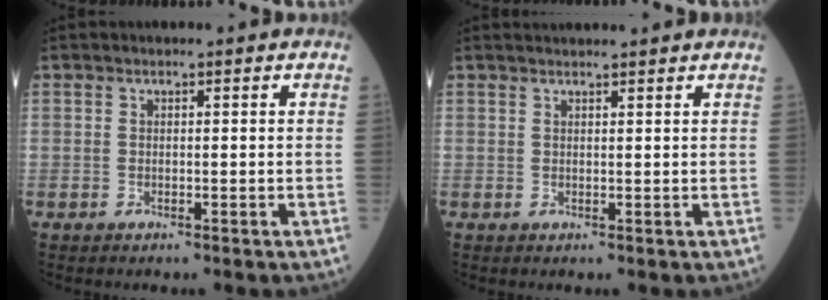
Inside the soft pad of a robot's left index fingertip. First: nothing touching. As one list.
[{"total": 3.7, "force": [3.6, 0.0, 1.0], "torque": [-0.012, 0.028, 0.052]}]